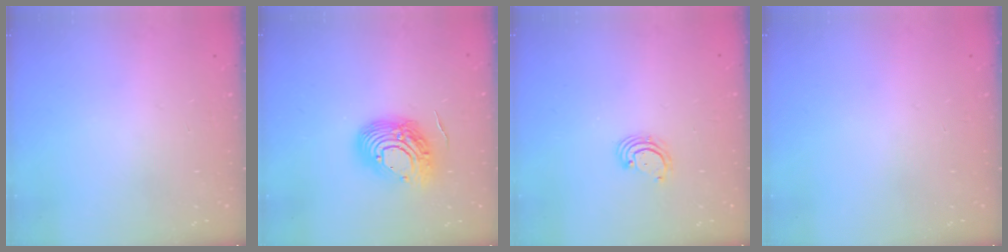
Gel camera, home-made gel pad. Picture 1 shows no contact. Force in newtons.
{"total": 14.5, "press": 14.5, "slide": 1.5}
{"total": 2.5, "press": 2.5, "slide": 0.3}
{"total": 0.0}